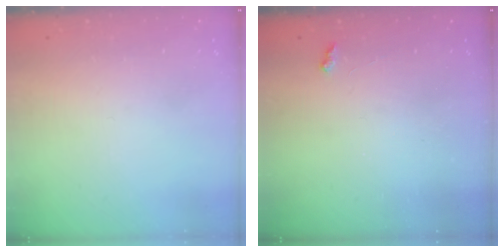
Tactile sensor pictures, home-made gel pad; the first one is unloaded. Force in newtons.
{"total": 2.1, "press": 2.1, "slide": 0.5}